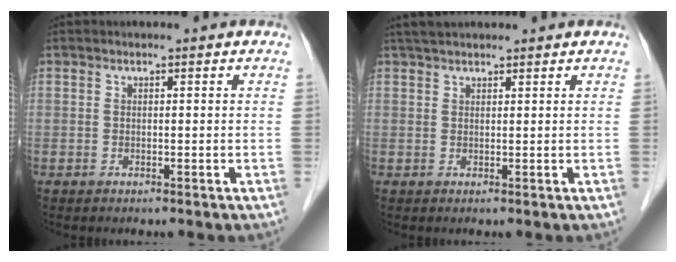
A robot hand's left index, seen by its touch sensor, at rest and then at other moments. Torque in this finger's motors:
{"motor_torque": [0.15, -0.06, 0.02, 0.02]}